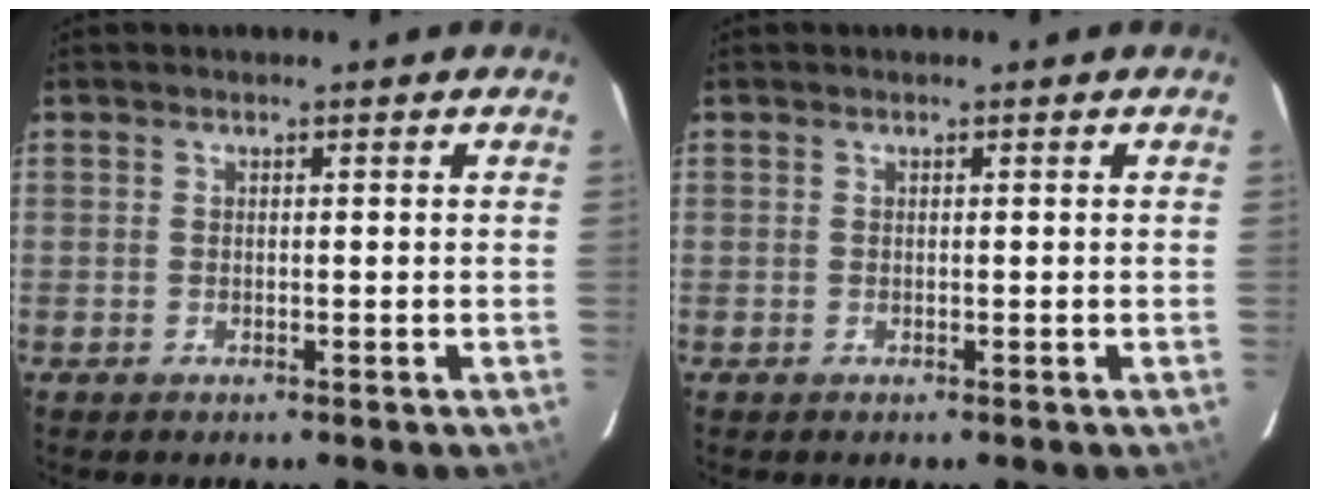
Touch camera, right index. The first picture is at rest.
{"total": 0.0}